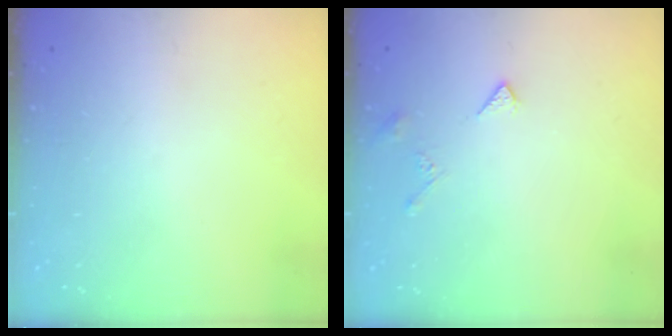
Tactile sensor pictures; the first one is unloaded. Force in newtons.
{"total": 4.9, "press": 4.8, "slide": 1.0}